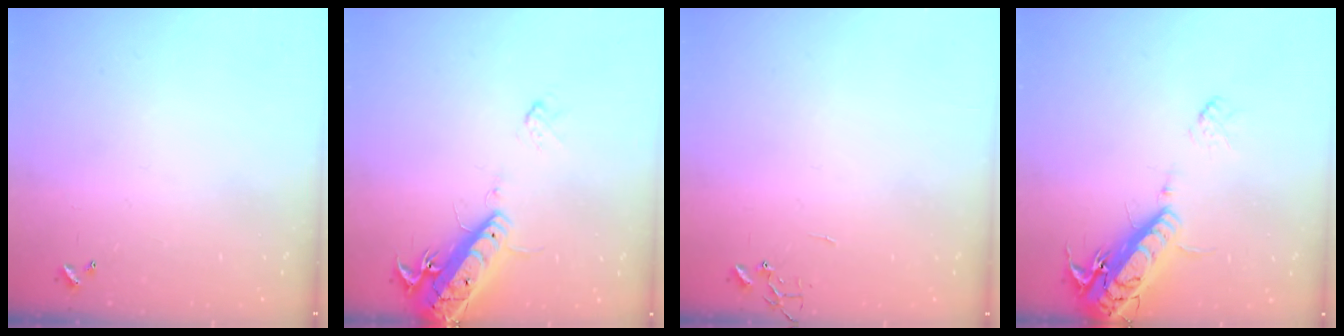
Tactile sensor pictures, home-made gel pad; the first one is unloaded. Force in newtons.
{"total": 15.1, "press": 14.7, "slide": 3.5}
{"total": 0.0}
{"total": 16.4, "press": 15.9, "slide": 3.8}